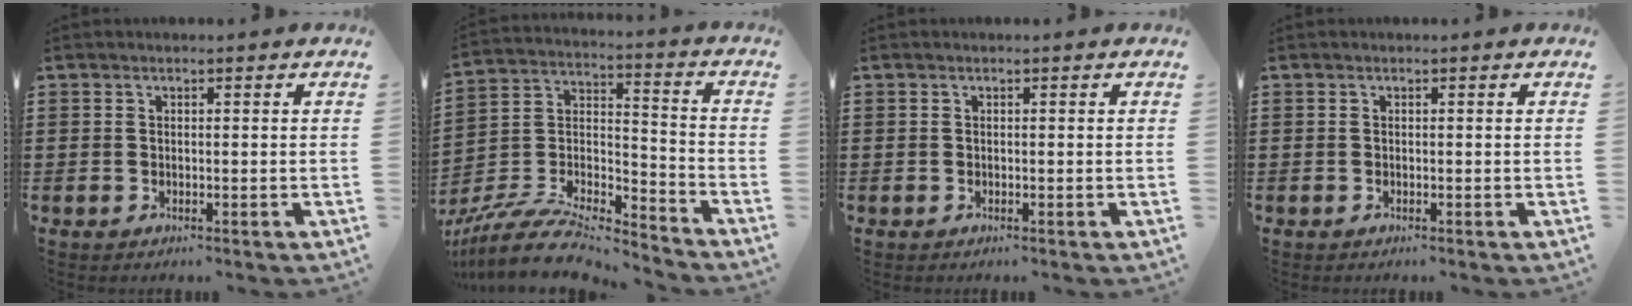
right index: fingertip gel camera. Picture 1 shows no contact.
{"total": 9.1, "force": [-8.2, 2.3, 3.1], "torque": [-0.069, 0.004, -0.164]}
{"total": 0.0}
{"total": 0.0}